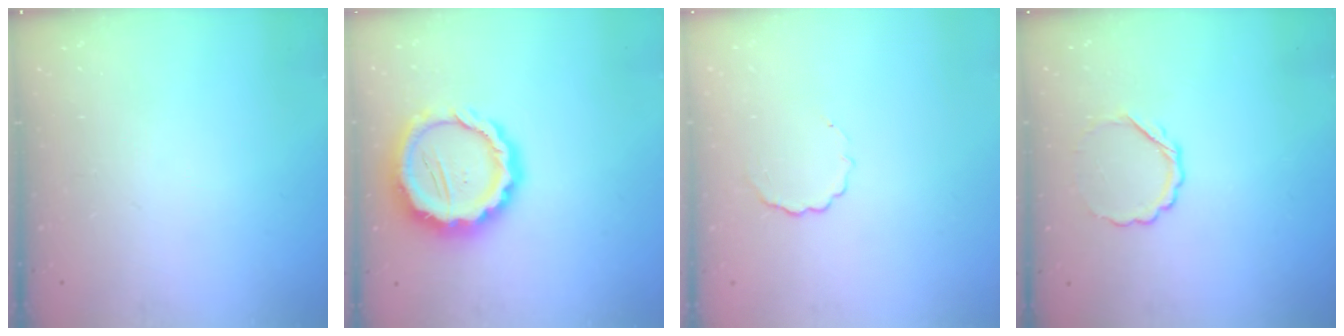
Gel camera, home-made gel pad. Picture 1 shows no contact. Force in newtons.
{"total": 14.9, "press": 14.7, "slide": 2.8}
{"total": 3.7, "press": 3.6, "slide": 0.9}
{"total": 4.7, "press": 4.6, "slide": 1.1}